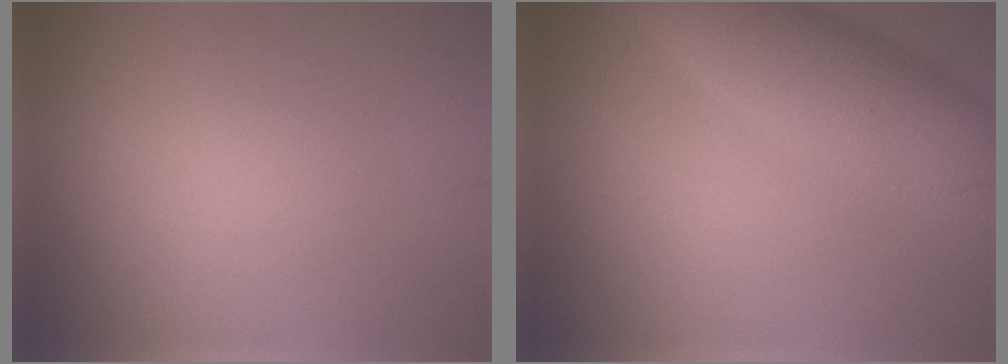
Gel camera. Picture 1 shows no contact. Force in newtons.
{"total": 6.6, "press": 6.6, "slide": 0.1}